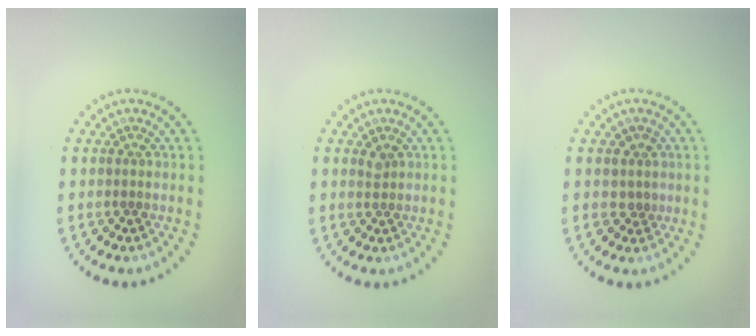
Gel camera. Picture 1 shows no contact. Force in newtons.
{"total": 0.8, "press": 0.5, "slide": 0.6}
{"total": 1.2, "press": 1.0, "slide": 0.7}